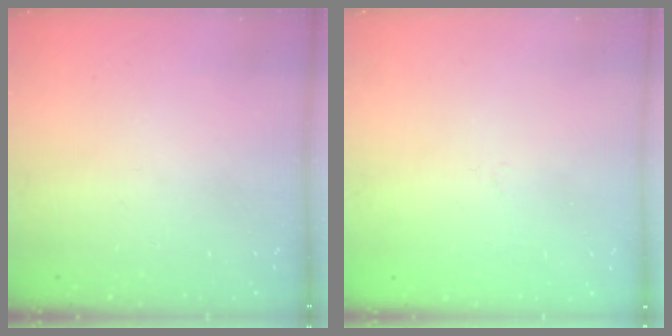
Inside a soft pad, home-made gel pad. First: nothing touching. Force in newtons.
{"total": 0.9, "press": 0.9, "slide": 0.2}